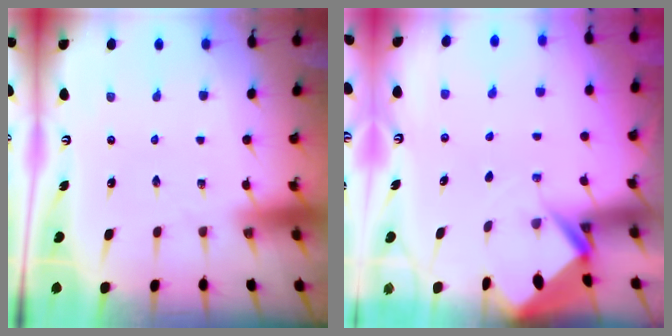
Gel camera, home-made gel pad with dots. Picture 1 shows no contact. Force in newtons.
{"total": 2.7, "press": 2.7, "slide": 0.0}